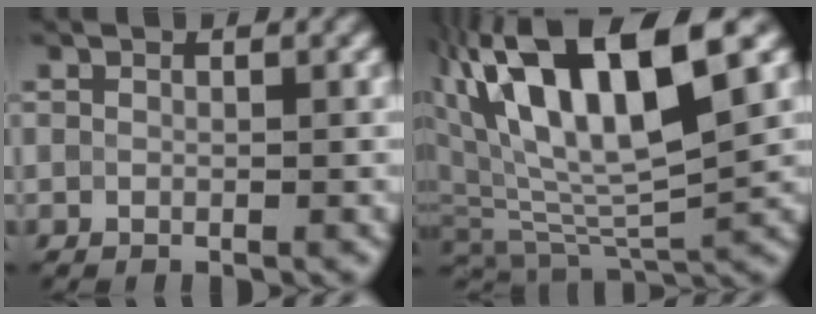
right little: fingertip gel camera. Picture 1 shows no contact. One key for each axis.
{"total": 13.5, "fx": 5.8, "fy": 4.9, "fz": 11.1, "tx": -0.202, "ty": 0.021, "tz": 0.103}